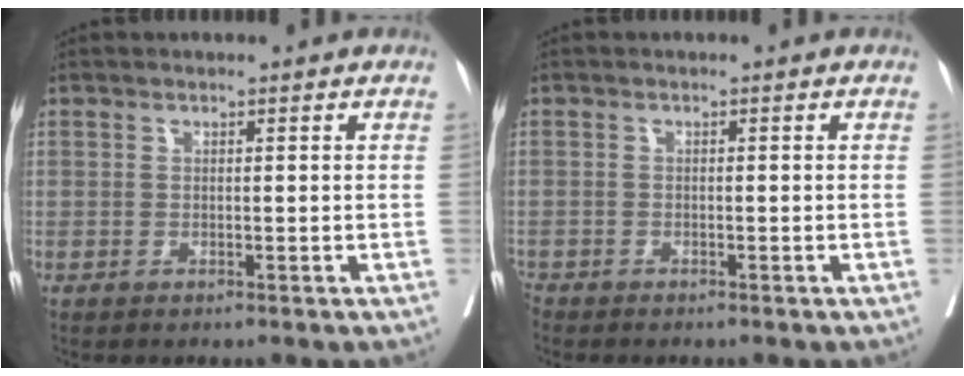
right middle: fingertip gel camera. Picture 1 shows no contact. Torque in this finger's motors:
{"motor_torque": [0.08, -0.15, 0.03, 0.01]}